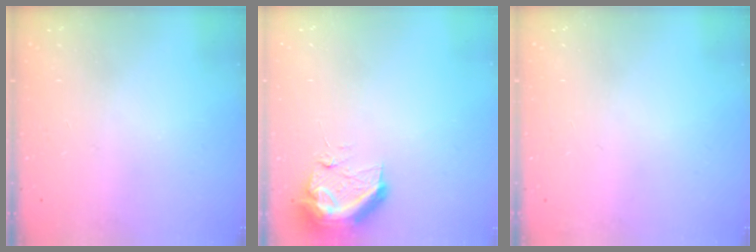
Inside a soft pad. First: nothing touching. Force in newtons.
{"total": 14.4, "press": 11.8, "slide": 8.4}
{"total": 2.8, "press": 2.2, "slide": 1.7}